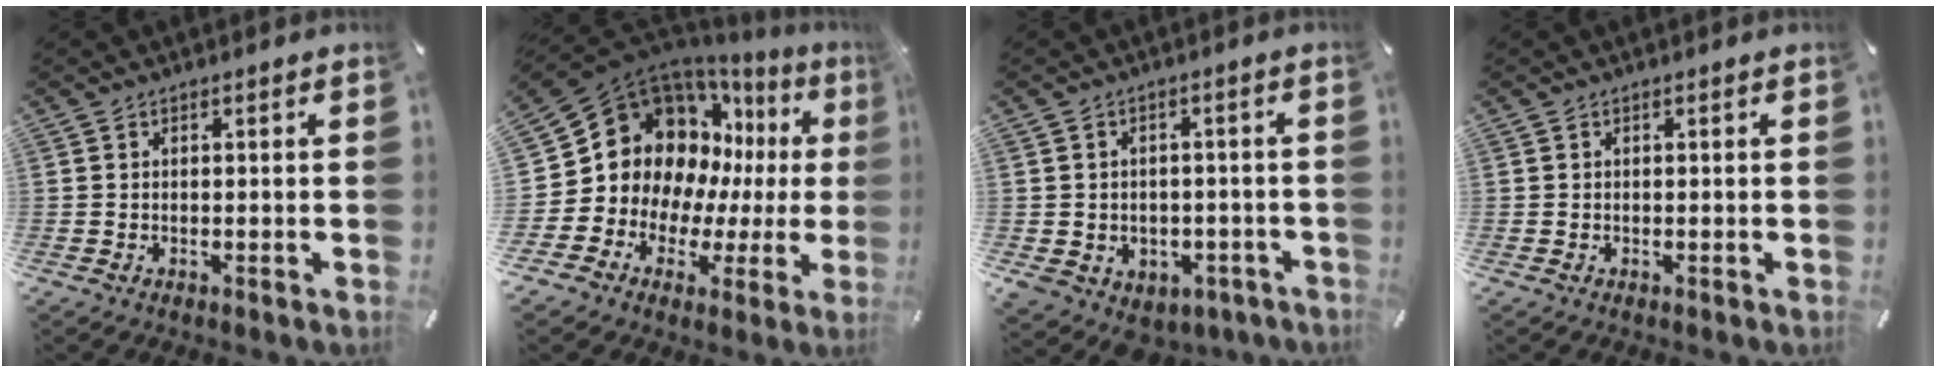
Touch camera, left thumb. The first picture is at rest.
{"total": 17.7, "force": [5.8, 14.4, 8.6], "torque": [-0.156, -0.064, 0.121]}
{"total": 5.1, "force": [-0.8, 4.8, 1.6], "torque": [-0.033, 0.003, -0.012]}
{"total": 0.0}